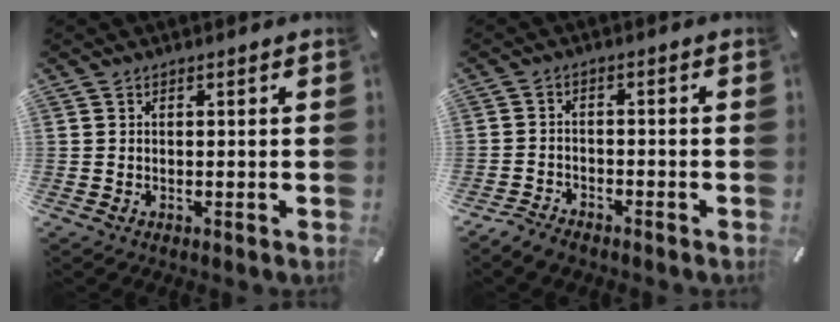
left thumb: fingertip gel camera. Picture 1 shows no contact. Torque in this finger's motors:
{"motor_torque": [-0.19, 0.11, -0.05, 0.10, 0.00]}